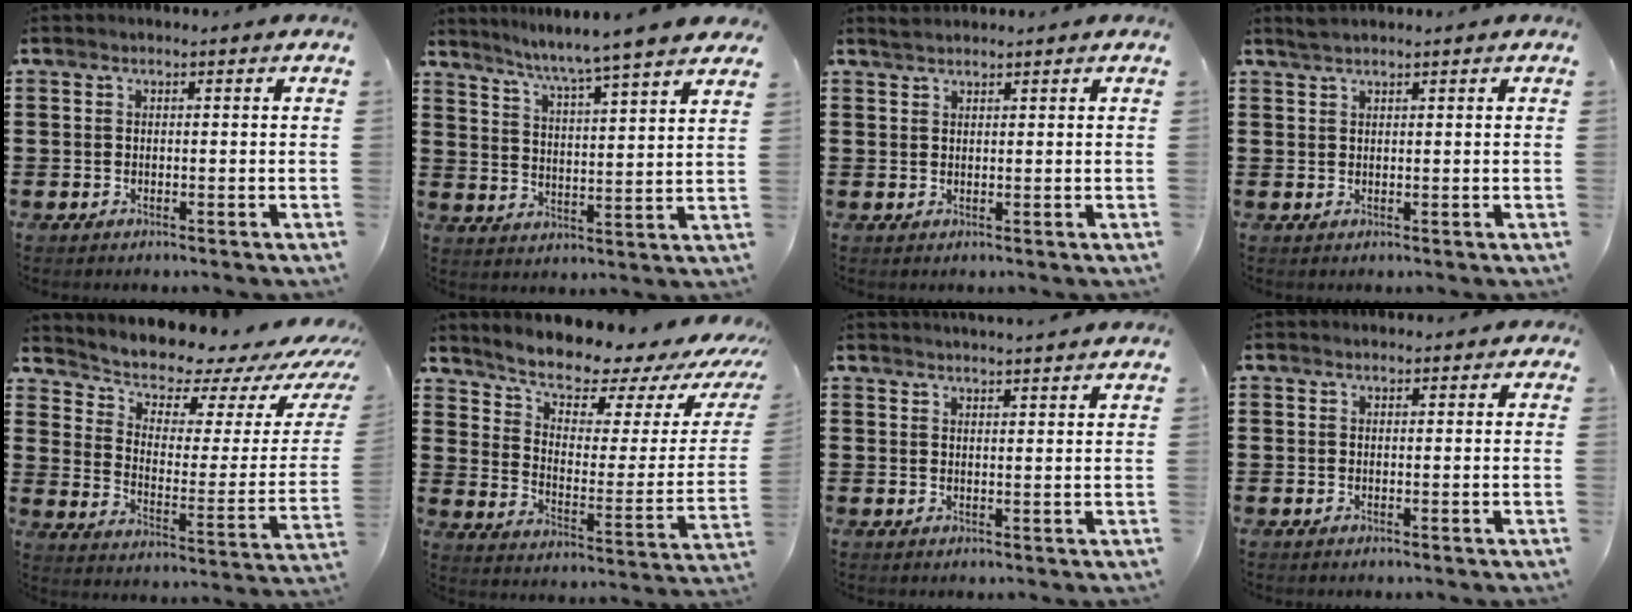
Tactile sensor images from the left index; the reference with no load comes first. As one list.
[{"total": 5.2, "force": [4.7, -1.4, 1.8], "torque": [-0.057, -0.043, 0.072]}, {"total": 1.5, "force": [1.4, 0.2, 0.2], "torque": [-0.006, 0.001, 0.028]}, {"total": 1.6, "force": [1.4, 0.1, 0.6], "torque": [-0.014, 0.001, 0.027]}, {"total": 5.7, "force": [5.2, 2.1, 1.1], "torque": [-0.040, -0.052, 0.085]}, {"total": 7.2, "force": [6.4, 2.1, 2.6], "torque": [-0.063, -0.057, 0.103]}, {"total": 2.2, "force": [2.2, -0.5, 0.1], "torque": [-0.007, -0.007, 0.042]}, {"total": 0.7, "force": [0.5, 0.5, 0.2], "torque": [-0.006, 0.005, 0.010]}]